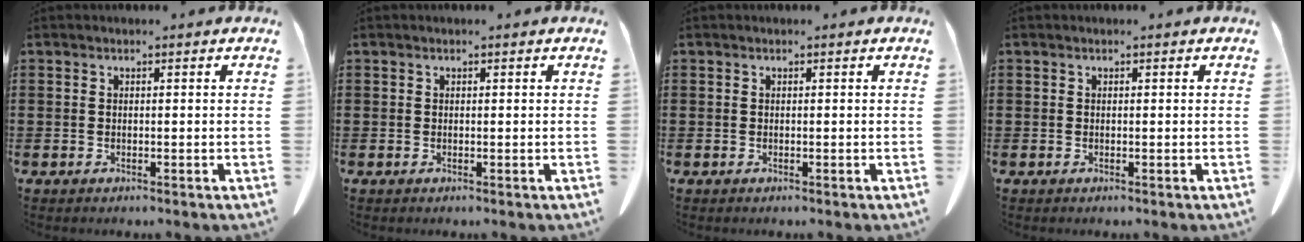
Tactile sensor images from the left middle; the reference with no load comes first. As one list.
[{"total": 0.0}, {"total": 0.0}, {"total": 0.0}]